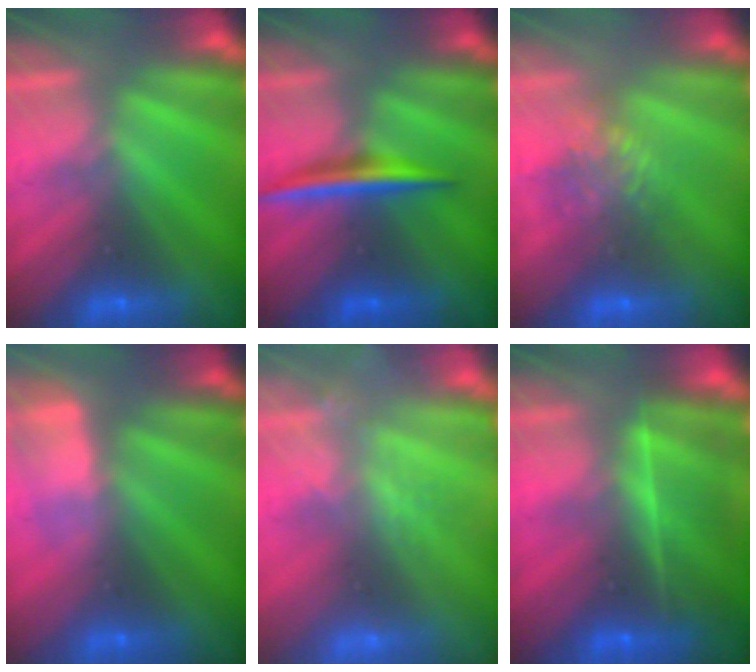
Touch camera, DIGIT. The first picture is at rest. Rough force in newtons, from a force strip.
{"total": 1.7}
{"total": 4.5}
{"total": 3.0}
{"total": 2.2}
{"total": 7.8}